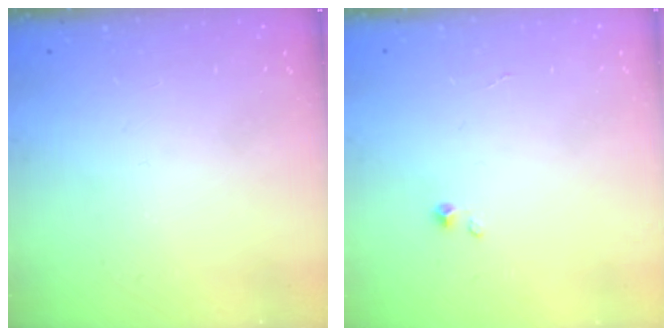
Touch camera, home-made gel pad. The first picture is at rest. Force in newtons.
{"total": 0.0}